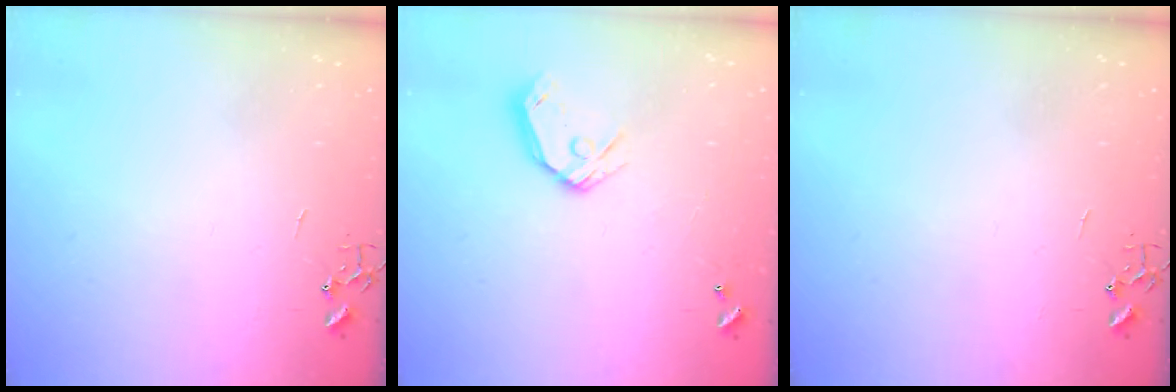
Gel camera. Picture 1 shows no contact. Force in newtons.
{"total": 10.4, "press": 10.2, "slide": 1.6}
{"total": 0.0}